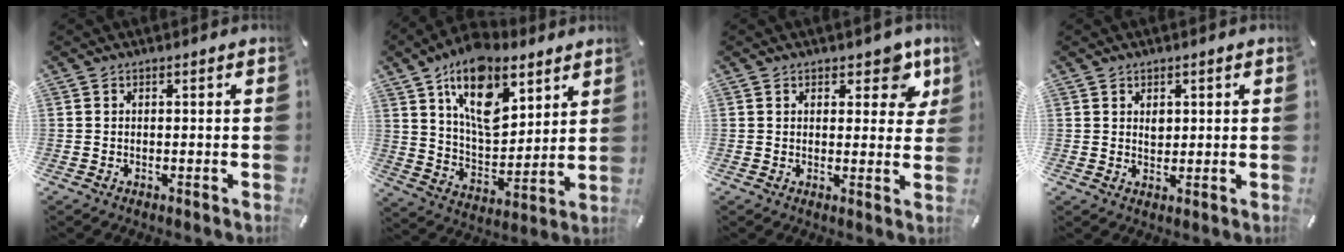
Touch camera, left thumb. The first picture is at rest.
{"total": 17.5, "force": [10.3, 9.6, 10.4], "torque": [-0.181, -0.043, 0.186]}
{"total": 7.7, "force": [4.5, 4.4, 4.5], "torque": [-0.035, -0.018, 0.071]}
{"total": 2.4, "force": [1.0, 1.9, 1.1], "torque": [0.002, -0.008, 0.013]}